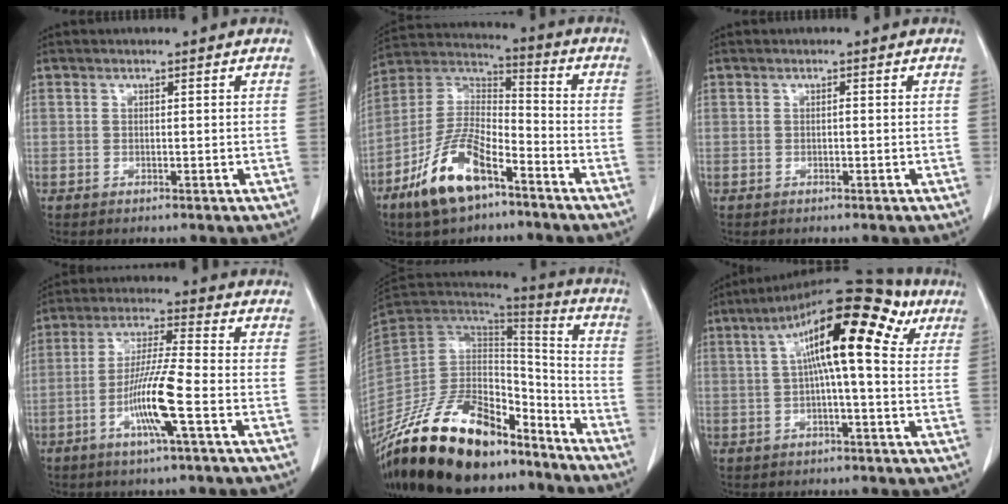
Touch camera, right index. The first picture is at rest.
{"total": 13.9, "force": [-8.2, 5.0, 10.0], "torque": [-0.205, 0.002, -0.154]}
{"total": 0.0}
{"total": 9.8, "force": [-3.4, -0.3, 9.2], "torque": [-0.179, -0.006, -0.067]}
{"total": 26.4, "force": [-19.9, 10.4, 13.8], "torque": [-0.289, -0.002, -0.348]}
{"total": 16.3, "force": [5.2, 3.7, 15.0], "torque": [-0.233, 0.057, 0.072]}